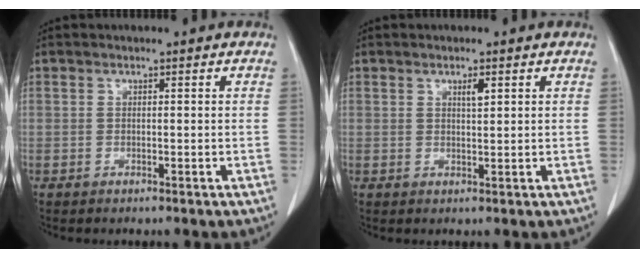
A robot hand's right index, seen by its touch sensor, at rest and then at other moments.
{"total": 1.5, "force": [0.8, 0.2, 1.3], "torque": [-0.023, -0.003, 0.012]}